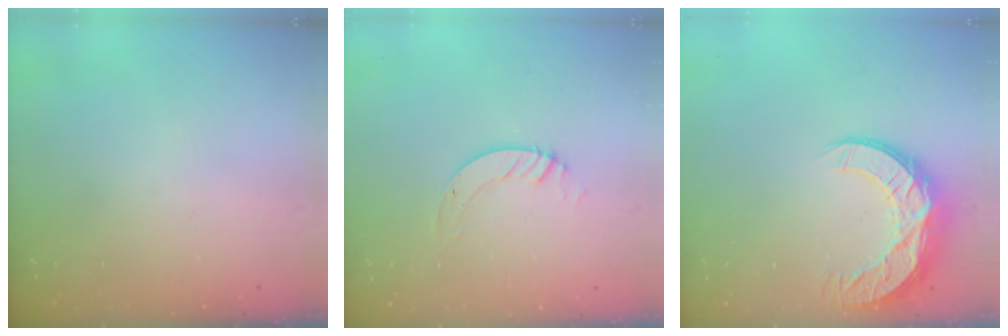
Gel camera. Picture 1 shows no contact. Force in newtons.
{"total": 3.7, "press": 3.7, "slide": 0.2}
{"total": 12.6, "press": 12.6, "slide": 0.7}